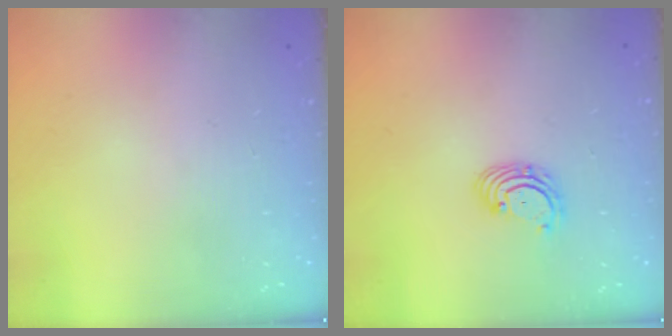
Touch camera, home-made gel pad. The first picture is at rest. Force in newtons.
{"total": 2.9, "press": 2.9, "slide": 0.3}